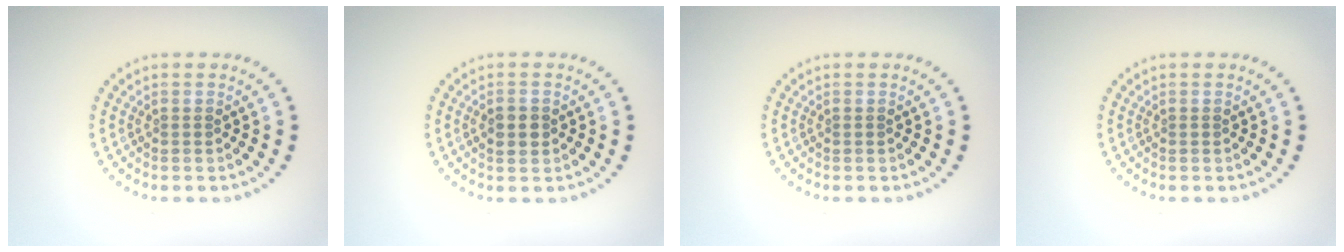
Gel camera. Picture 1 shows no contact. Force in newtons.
{"total": 2.2, "press": 2.2, "slide": 0.1}
{"total": 0.0}
{"total": 0.0}